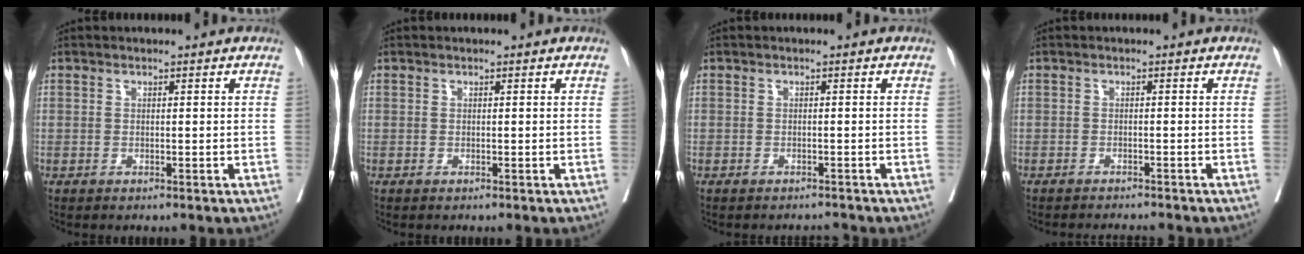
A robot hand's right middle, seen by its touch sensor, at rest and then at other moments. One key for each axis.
{"total": 0.0}
{"total": 1.9, "fx": -1.9, "fy": 0.2, "fz": 0.2, "tx": 0.000, "ty": -0.003, "tz": -0.028}
{"total": 5.0, "fx": -4.8, "fy": 0.4, "fz": 1.3, "tx": -0.012, "ty": -0.007, "tz": -0.062}